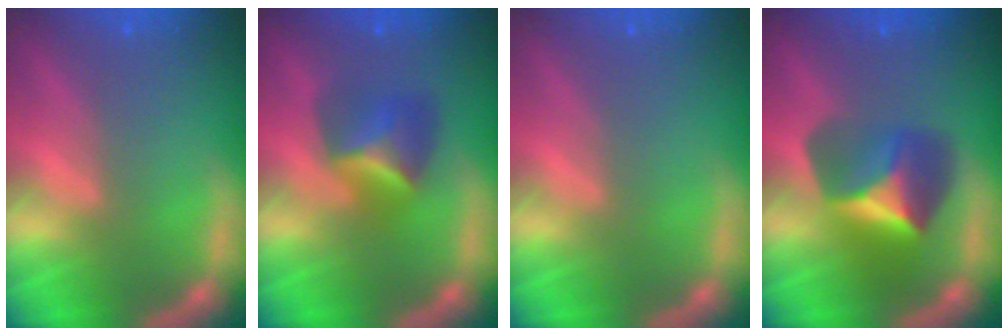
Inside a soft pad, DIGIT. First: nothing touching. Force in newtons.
{"total": 4.0}
{"total": 0.0}
{"total": 5.4}